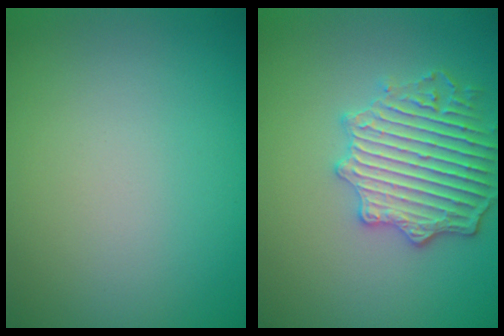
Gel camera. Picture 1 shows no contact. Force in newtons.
{"total": 4.9, "press": 4.5, "slide": 1.8}